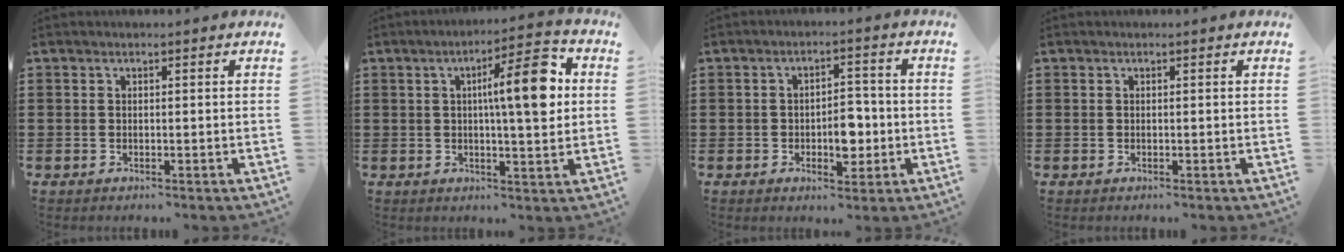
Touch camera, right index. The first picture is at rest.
{"total": 10.4, "force": [2.3, 2.3, 9.9], "torque": [-0.150, -0.008, 0.025]}
{"total": 5.5, "force": [-1.4, 3.1, 4.4], "torque": [-0.061, 0.002, -0.027]}
{"total": 0.0}